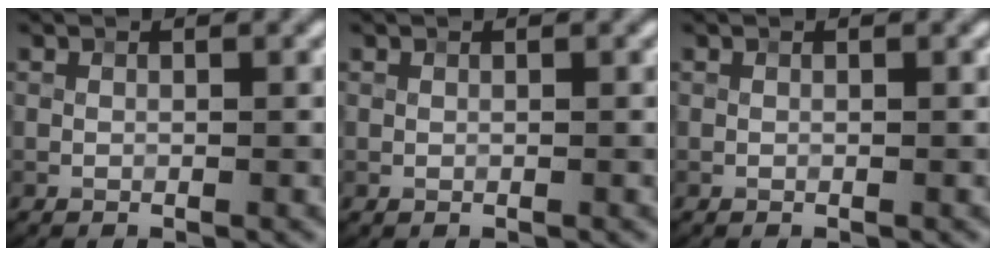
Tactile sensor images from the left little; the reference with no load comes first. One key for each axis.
{"total": 0.0}
{"total": 0.0}